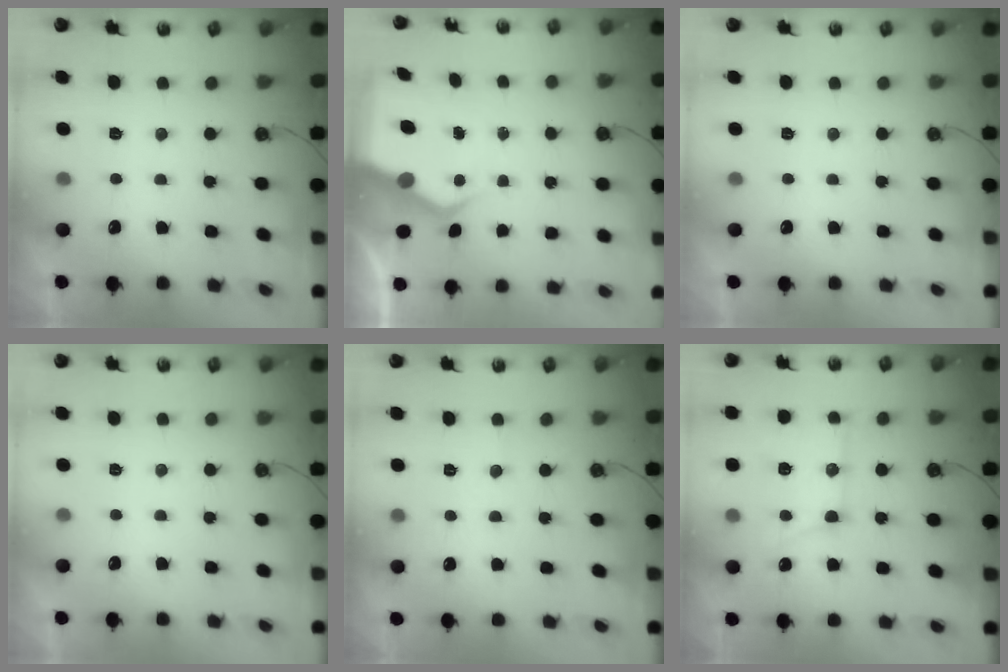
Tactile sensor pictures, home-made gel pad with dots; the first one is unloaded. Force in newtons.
{"total": 6.3, "press": 6.3, "slide": 0.6}
{"total": 0.0}
{"total": 0.0}
{"total": 3.9, "press": 3.9, "slide": 0.6}
{"total": 13.1, "press": 13.0, "slide": 1.3}